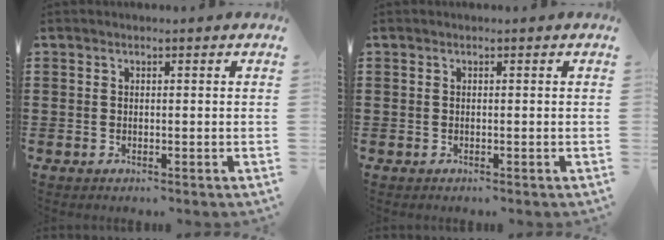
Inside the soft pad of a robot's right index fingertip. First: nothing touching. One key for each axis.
{"total": 0.0}